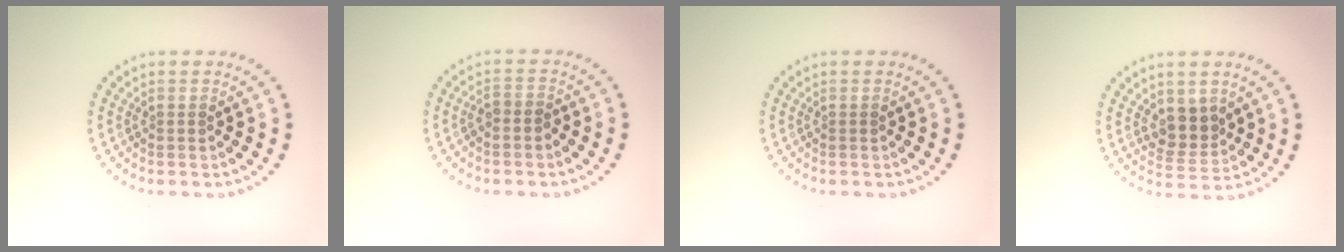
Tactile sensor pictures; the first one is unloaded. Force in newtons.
{"total": 1.1, "press": 0.9, "slide": 0.7}
{"total": 0.0}
{"total": 2.9, "press": 2.5, "slide": 1.4}